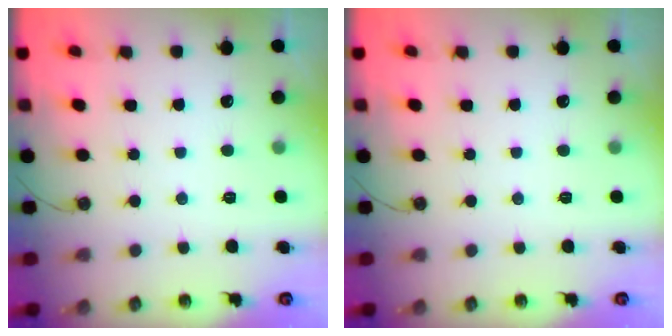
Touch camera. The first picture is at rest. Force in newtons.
{"total": 0.0}